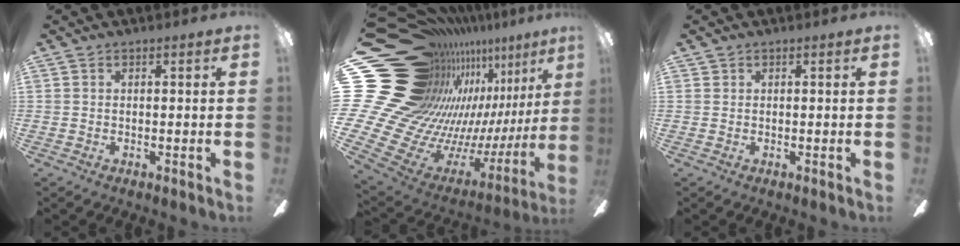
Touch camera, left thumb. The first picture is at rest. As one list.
[{"total": 23.9, "force": [10.7, 17.3, 12.5], "torque": [-0.218, -0.156, 0.283]}, {"total": 0.0}]